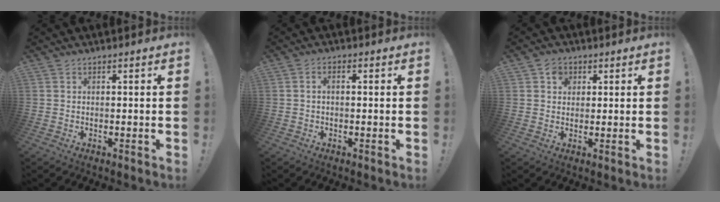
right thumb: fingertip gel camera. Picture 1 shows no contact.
{"total": 1.6, "force": [-0.4, 0.7, 1.4], "torque": [-0.025, 0.006, -0.008]}
{"total": 3.9, "force": [1.5, 3.3, 1.3], "torque": [-0.010, -0.003, 0.024]}